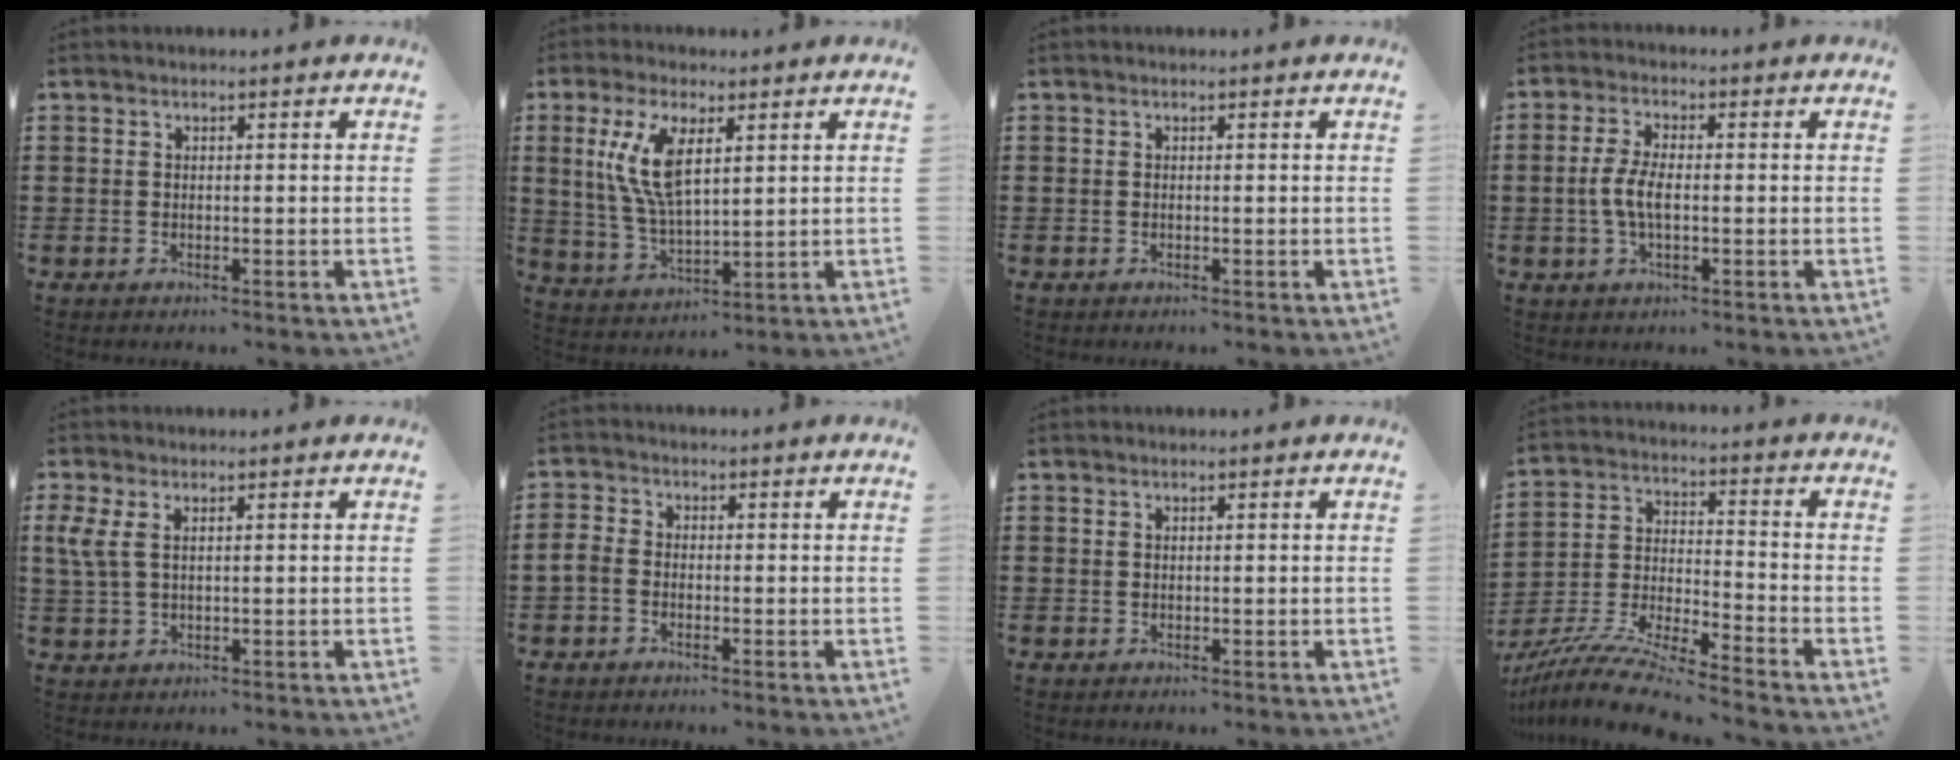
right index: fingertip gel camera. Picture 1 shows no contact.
{"total": 8.8, "force": [2.8, 3.5, 7.6], "torque": [-0.175, -0.001, 0.043]}
{"total": 0.0}
{"total": 4.6, "force": [-0.7, 1.7, 4.2], "torque": [-0.104, -0.009, -0.021]}
{"total": 3.7, "force": [1.4, 1.6, 3.1], "torque": [-0.088, -0.003, 0.018]}
{"total": 2.2, "force": [-1.2, 1.4, 1.2], "torque": [-0.040, -0.002, -0.027]}
{"total": 0.0}
{"total": 10.0, "force": [-9.3, -0.2, 3.8], "torque": [-0.083, 0.000, -0.187]}